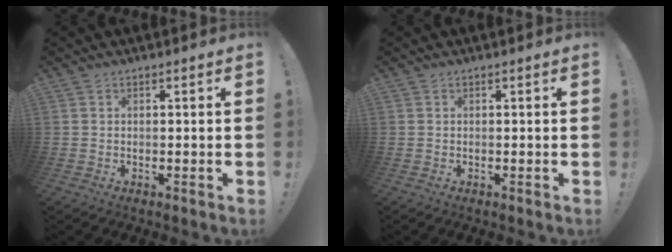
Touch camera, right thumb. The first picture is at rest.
{"total": 0.0}